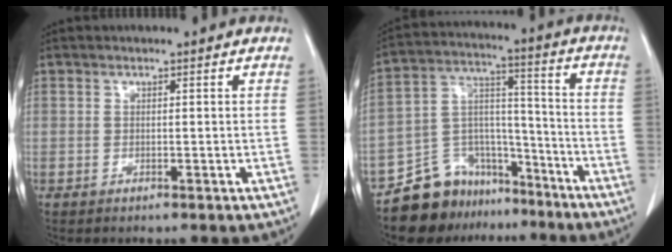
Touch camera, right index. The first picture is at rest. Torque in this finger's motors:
{"motor_torque": [-0.19, -0.37, -0.18, -0.16]}